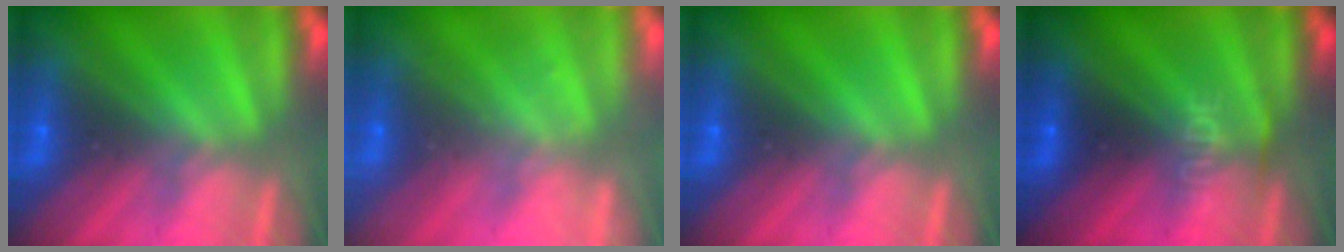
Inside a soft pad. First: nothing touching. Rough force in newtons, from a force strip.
{"total": 2.3}
{"total": 0.0}
{"total": 3.3}